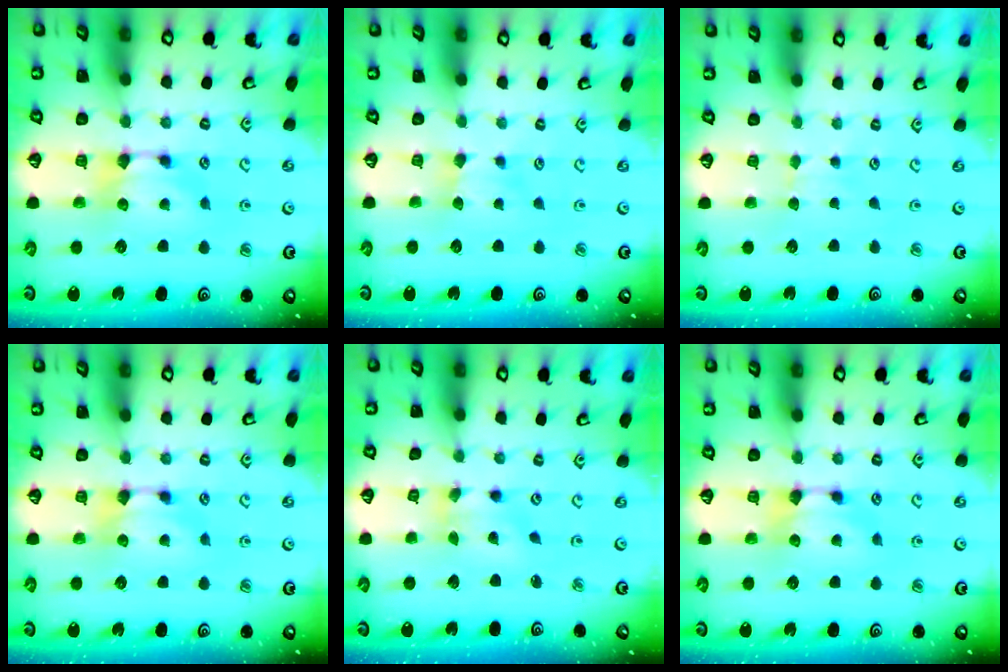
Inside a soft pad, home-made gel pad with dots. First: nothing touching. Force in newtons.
{"total": 2.9, "press": 2.9, "slide": 0.3}
{"total": 2.1, "press": 2.1, "slide": 0.4}
{"total": 0.0}
{"total": 2.1, "press": 1.6, "slide": 1.3}
{"total": 0.0}